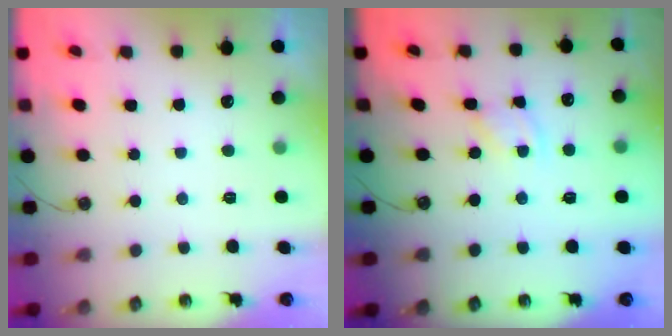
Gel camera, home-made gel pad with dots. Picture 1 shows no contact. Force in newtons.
{"total": 2.4, "press": 2.4, "slide": 0.2}